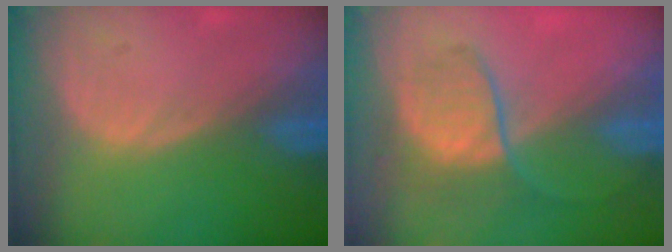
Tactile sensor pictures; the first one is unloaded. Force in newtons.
{"total": 6.5, "press": 6.3, "slide": 1.7}